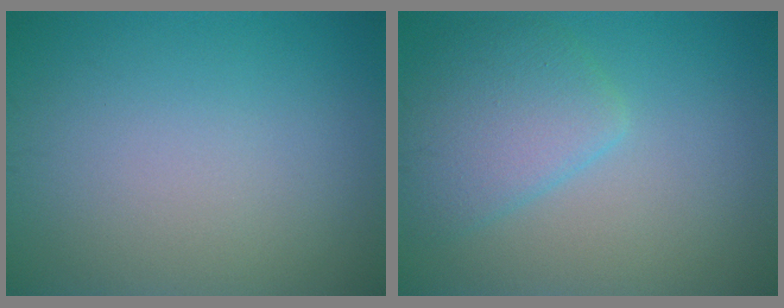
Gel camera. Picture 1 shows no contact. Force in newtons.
{"total": 4.3, "press": 4.3, "slide": 0.2}